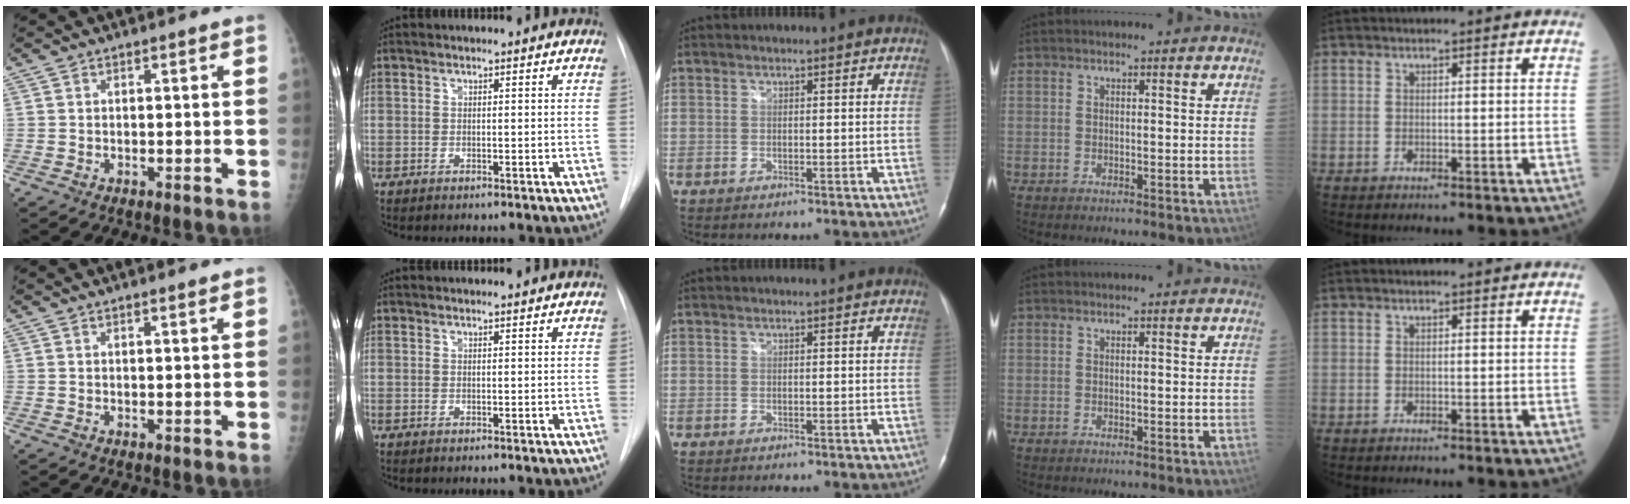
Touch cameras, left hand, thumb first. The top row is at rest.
{"thumb": {"total": 0.8, "force": [0.6, 0.0, 0.5], "torque": [-0.008, -0.004, 0.012]}, "index": {"total": 1.2, "force": [1.2, 0.1, 0.1], "torque": [-0.006, 0.010, 0.013]}}